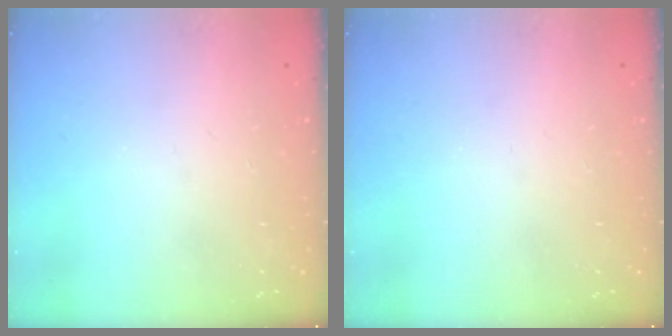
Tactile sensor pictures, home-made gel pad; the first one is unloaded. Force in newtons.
{"total": 0.0}